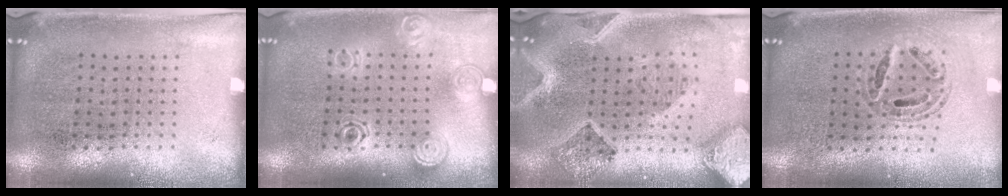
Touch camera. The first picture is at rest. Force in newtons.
{"total": 1.5, "press": 1.2, "slide": 0.9}
{"total": 2.9, "press": 2.6, "slide": 1.4}
{"total": 0.7, "press": 0.7, "slide": 0.2}